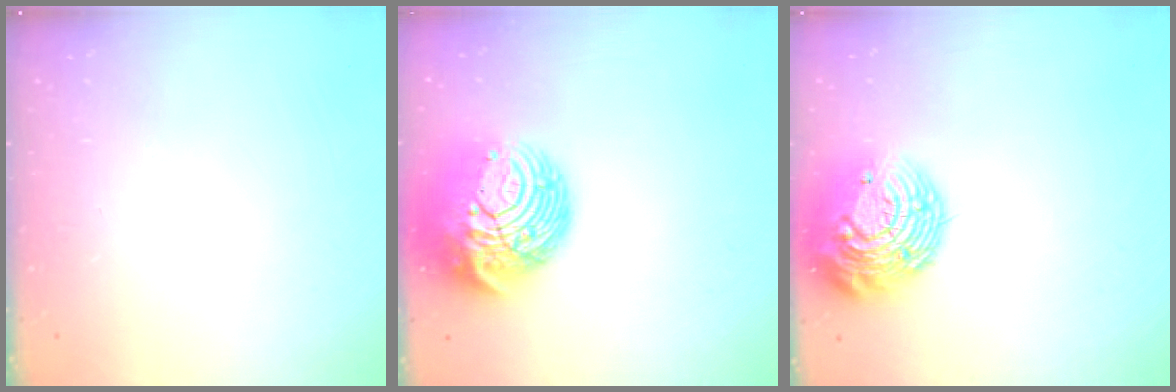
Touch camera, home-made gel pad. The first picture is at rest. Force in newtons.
{"total": 16.8, "press": 16.7, "slide": 1.8}
{"total": 16.9, "press": 16.8, "slide": 1.4}